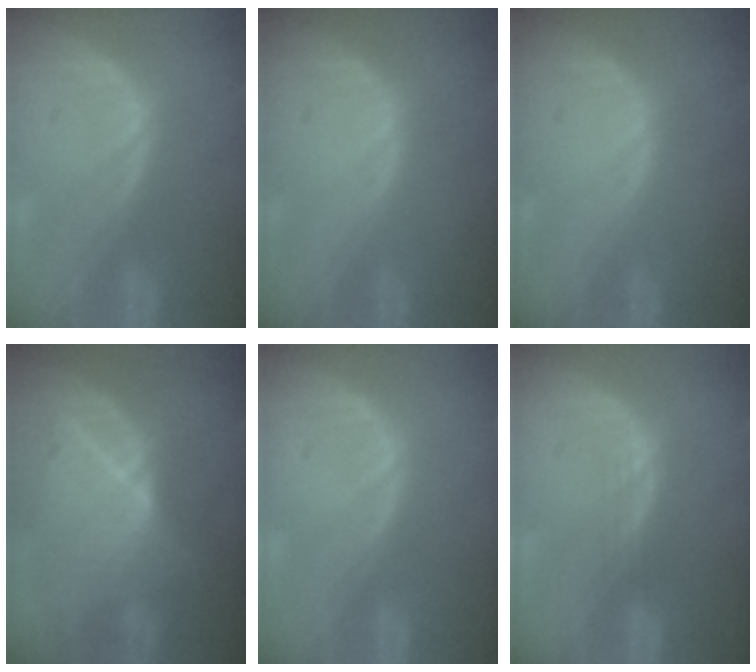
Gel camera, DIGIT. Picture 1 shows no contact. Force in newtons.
{"total": 0.0}
{"total": 0.0}
{"total": 9.2, "press": 8.2, "slide": 4.0}
{"total": 0.0}
{"total": 1.5, "press": 1.5, "slide": 0.3}